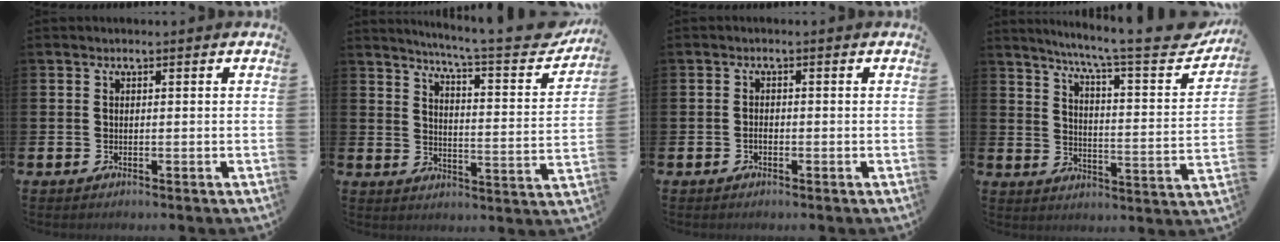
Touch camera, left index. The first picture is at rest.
{"total": 6.9, "force": [6.1, -0.1, 3.3], "torque": [-0.063, -0.055, 0.092]}
{"total": 1.0, "force": [-0.4, 0.6, 0.7], "torque": [-0.009, -0.001, -0.010]}
{"total": 8.4, "force": [7.2, 0.2, 4.3], "torque": [-0.080, -0.064, 0.109]}